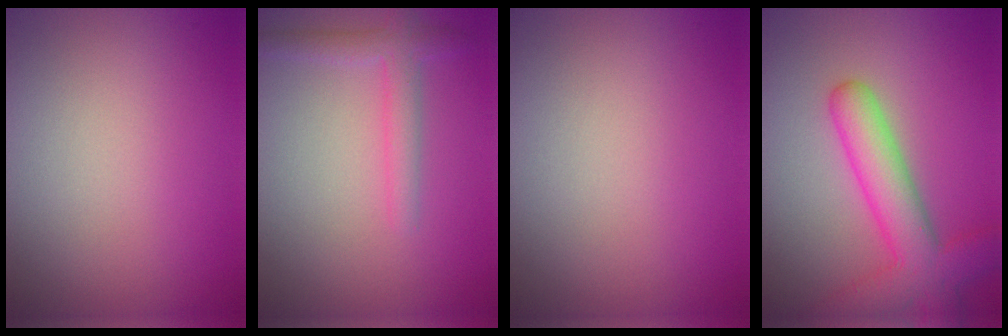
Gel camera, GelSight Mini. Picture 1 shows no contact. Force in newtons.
{"total": 2.4, "press": 2.4, "slide": 0.0}
{"total": 0.0}
{"total": 6.0, "press": 6.0, "slide": 0.3}